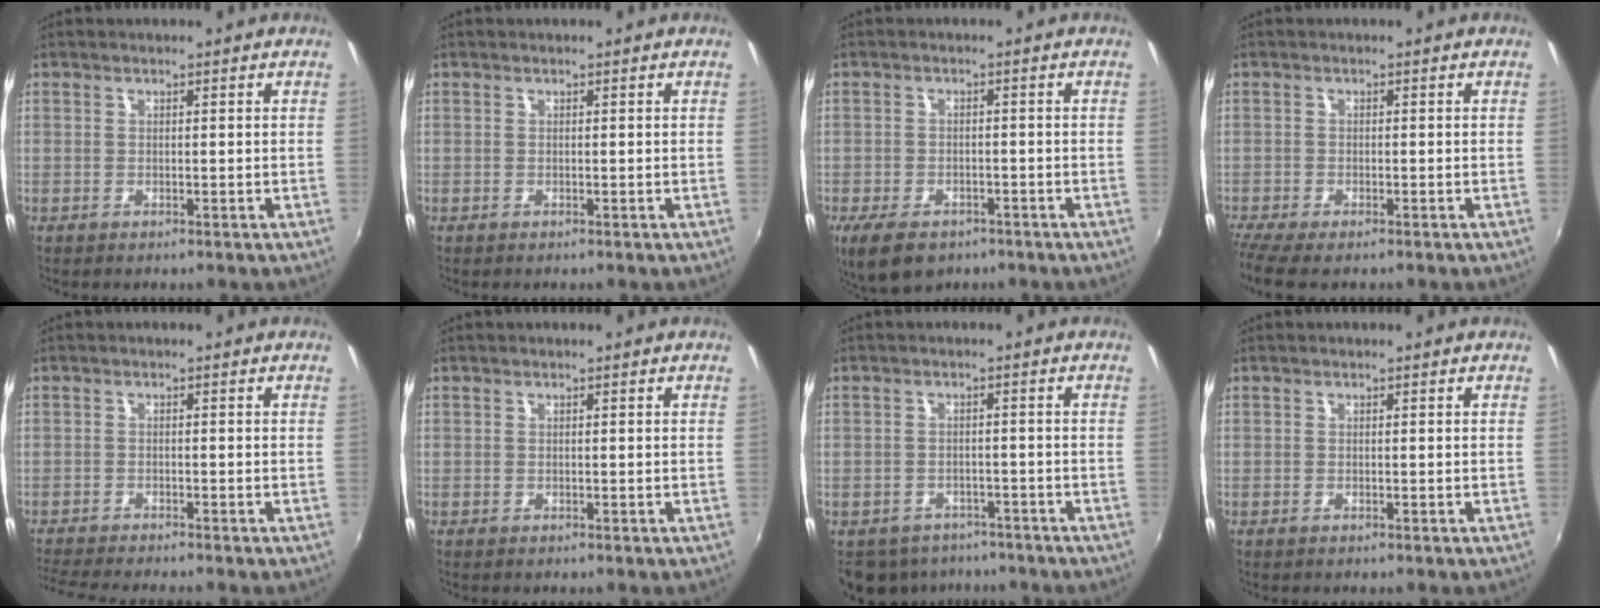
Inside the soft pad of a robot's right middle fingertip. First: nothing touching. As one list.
[{"total": 0.0}, {"total": 8.3, "force": [-5.5, 4.2, 4.5], "torque": [-0.103, -0.023, -0.091]}, {"total": 5.3, "force": [-4.3, 0.8, 3.0], "torque": [-0.071, -0.030, -0.079]}, {"total": 6.3, "force": [-5.9, -0.2, 2.2], "torque": [-0.062, -0.024, -0.103]}, {"total": 0.0}, {"total": 9.4, "force": [-7.3, 5.2, 2.6], "torque": [-0.071, -0.001, -0.099]}, {"total": 0.0}]